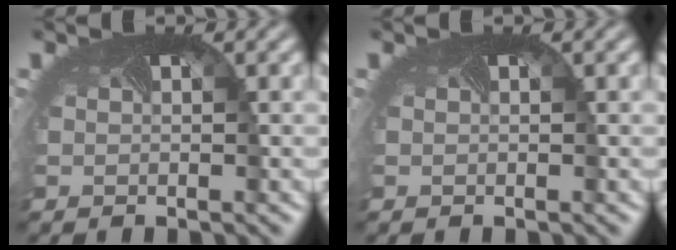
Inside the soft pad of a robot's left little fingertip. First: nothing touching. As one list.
[{"total": 0.0}]